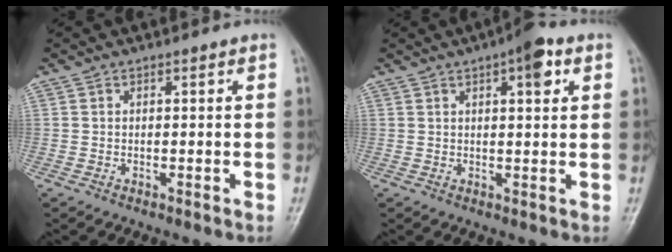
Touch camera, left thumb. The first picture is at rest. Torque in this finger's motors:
{"motor_torque": [0.83, 0.64, 0.53, -0.62, 0.01]}